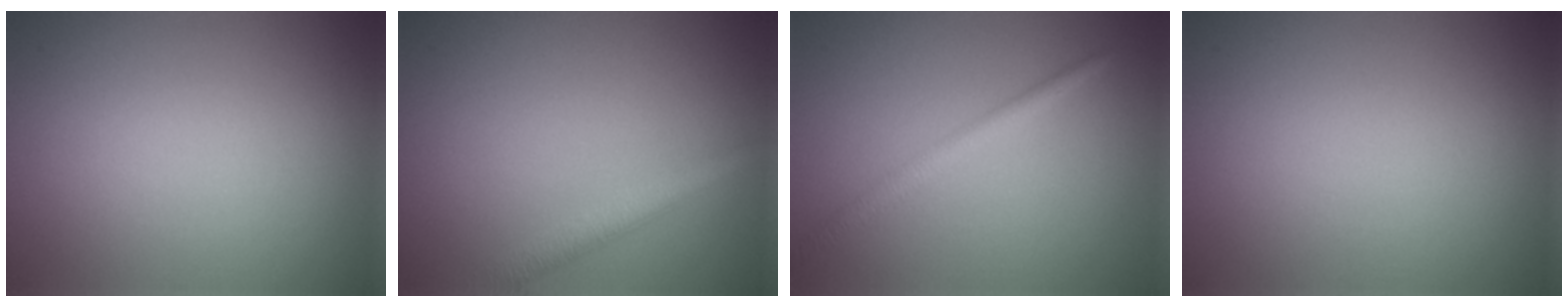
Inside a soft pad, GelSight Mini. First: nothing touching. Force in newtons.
{"total": 2.9, "press": 2.9, "slide": 0.1}
{"total": 2.0, "press": 2.0, "slide": 0.1}
{"total": 0.0}